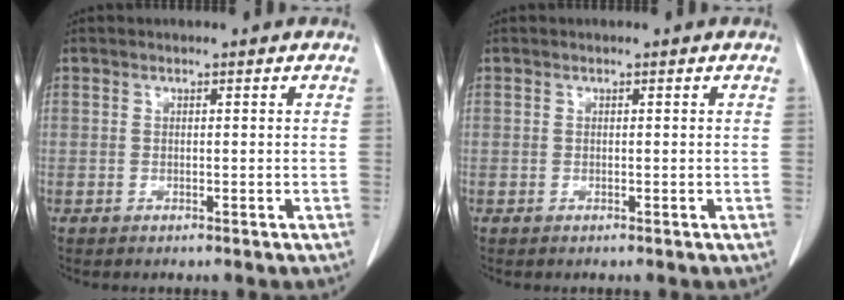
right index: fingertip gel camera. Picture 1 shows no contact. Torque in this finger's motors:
{"motor_torque": [0.00, 0.00, 0.00, 0.00]}